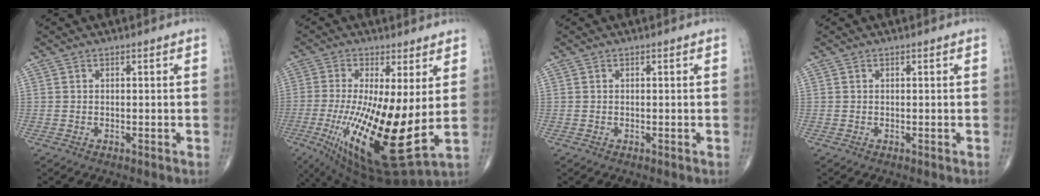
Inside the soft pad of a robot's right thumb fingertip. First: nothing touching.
{"total": 21.2, "force": [-1.8, 5.9, 20.2], "torque": [-0.399, -0.045, -0.013]}
{"total": 0.0}
{"total": 0.0}